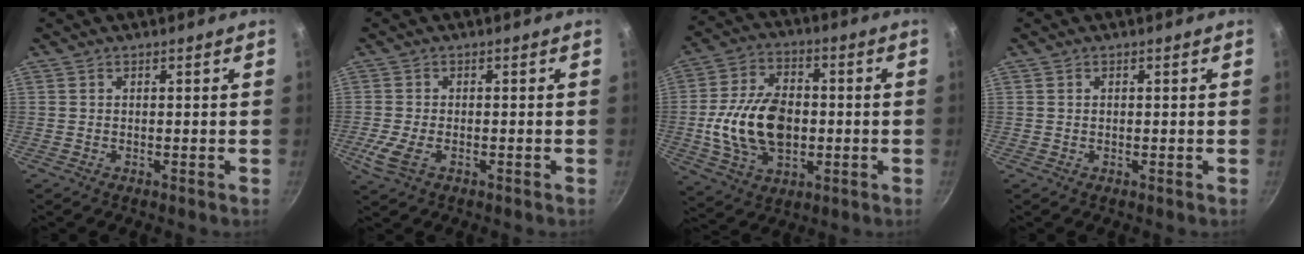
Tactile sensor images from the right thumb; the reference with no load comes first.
{"total": 4.8, "force": [-1.6, 2.6, 3.7], "torque": [-0.085, -0.006, -0.034]}
{"total": 17.0, "force": [-1.3, 11.1, 12.7], "torque": [-0.212, 0.016, -0.020]}
{"total": 0.5, "force": [0.1, 0.4, 0.3], "torque": [-0.007, 0.002, 0.003]}